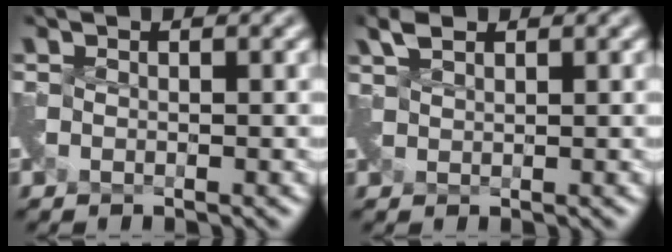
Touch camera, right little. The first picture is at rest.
{"total": 1.9, "force": [1.7, 0.5, 0.6], "torque": [-0.015, 0.012, 0.035]}